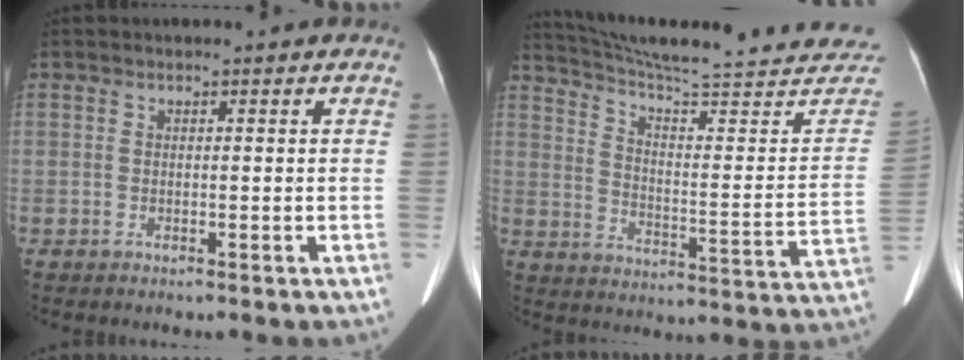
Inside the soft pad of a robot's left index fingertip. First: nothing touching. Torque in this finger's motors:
{"motor_torque": [0.39, -1.56, -0.01, 0.04]}